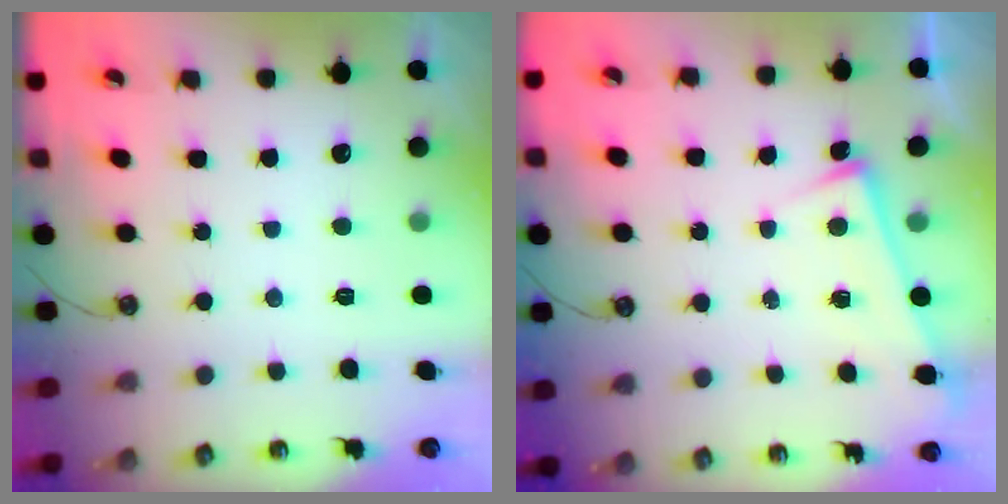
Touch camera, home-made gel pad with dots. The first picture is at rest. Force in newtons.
{"total": 2.8, "press": 2.8, "slide": 0.5}